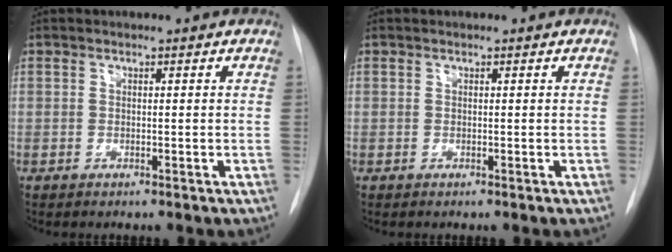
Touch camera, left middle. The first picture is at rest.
{"total": 0.0}